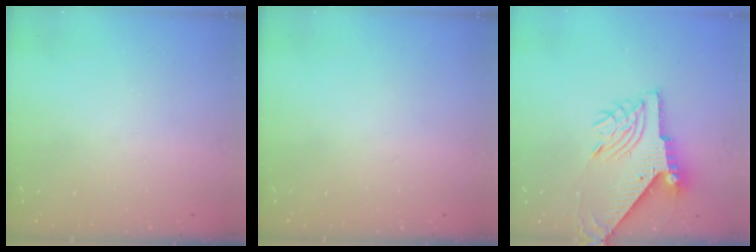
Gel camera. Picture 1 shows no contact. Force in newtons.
{"total": 0.0}
{"total": 10.4, "press": 10.3, "slide": 1.4}